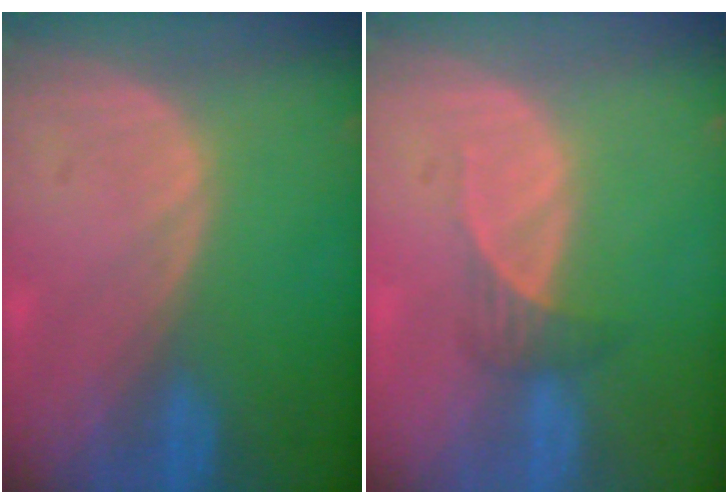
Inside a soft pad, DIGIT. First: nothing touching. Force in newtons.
{"total": 2.1, "press": 1.9, "slide": 0.9}